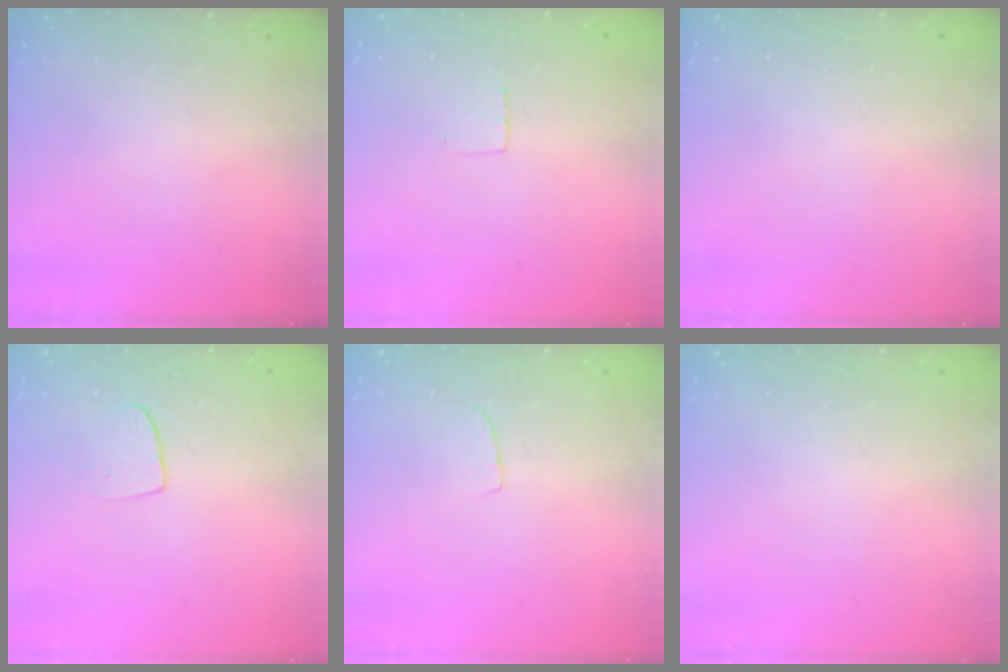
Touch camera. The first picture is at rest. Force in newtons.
{"total": 3.0, "press": 3.0, "slide": 0.2}
{"total": 0.0}
{"total": 5.8, "press": 5.7, "slide": 0.4}
{"total": 3.5, "press": 3.5, "slide": 0.2}
{"total": 0.0}